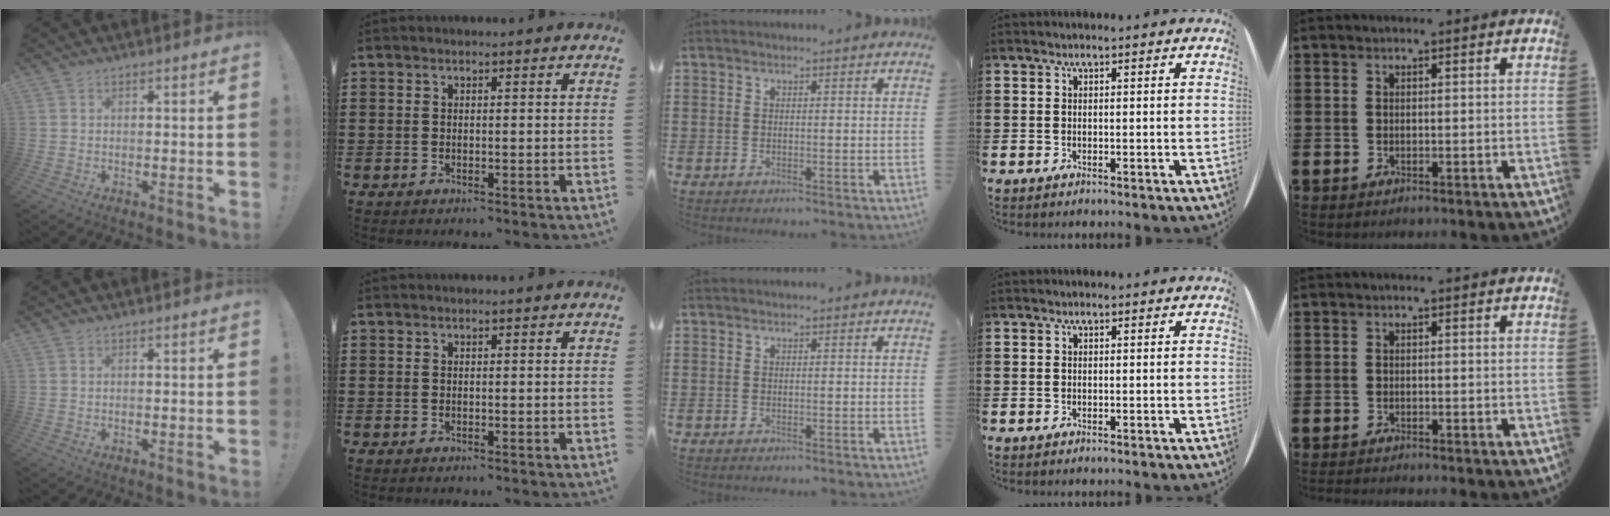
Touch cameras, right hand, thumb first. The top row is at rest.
{"little": {"total": 0.6, "force": [-0.6, -0.1, 0.0], "torque": [-0.001, -0.002, -0.012]}}